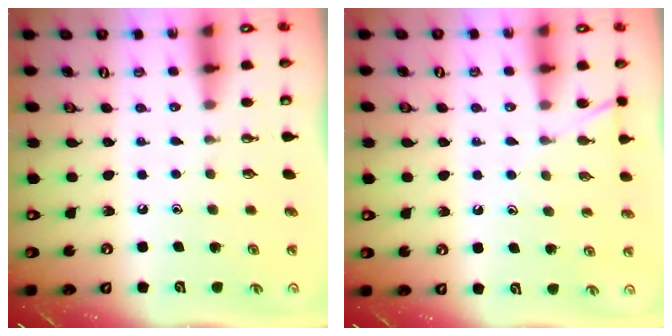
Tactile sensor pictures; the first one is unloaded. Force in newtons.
{"total": 6.4, "press": 6.4, "slide": 0.3}